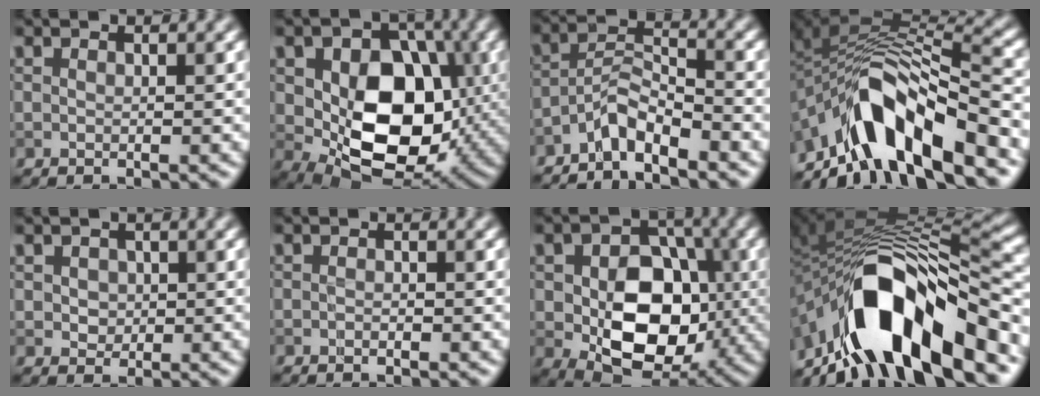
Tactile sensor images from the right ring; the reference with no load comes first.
{"total": 10.9, "force": [-0.1, 7.3, 8.1], "torque": [-0.134, -0.016, -0.002]}
{"total": 3.7, "force": [-3.2, 0.6, 1.7], "torque": [-0.033, 0.013, -0.069]}
{"total": 10.6, "force": [-6.7, 3.4, 7.4], "torque": [-0.110, 0.012, -0.120]}
{"total": 1.4, "force": [0.1, 1.3, 0.6], "torque": [-0.017, -0.004, 0.006]}
{"total": 0.7, "force": [-0.6, 0.1, 0.4], "torque": [-0.008, -0.001, -0.013]}
{"total": 9.8, "force": [-1.3, 6.6, 7.1], "torque": [-0.118, -0.004, -0.024]}
{"total": 13.4, "force": [-7.2, 5.0, 10.2], "torque": [-0.160, 0.011, -0.125]}